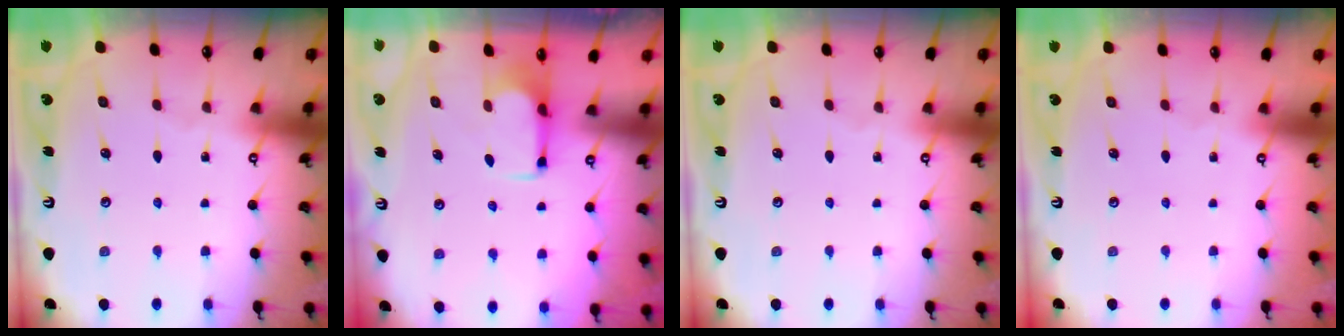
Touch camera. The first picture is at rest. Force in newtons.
{"total": 2.7, "press": 2.6, "slide": 0.9}
{"total": 0.0}
{"total": 1.5, "press": 1.4, "slide": 0.6}